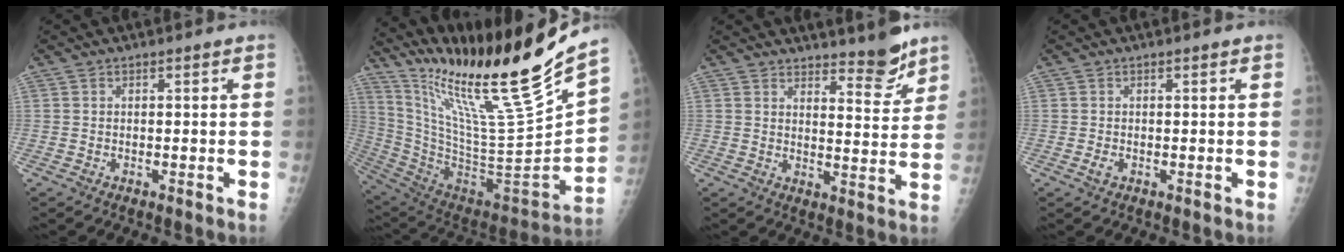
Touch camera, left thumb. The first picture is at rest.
{"total": 28.9, "force": [21.9, 1.6, 18.8], "torque": [-0.295, -0.135, 0.386]}
{"total": 6.9, "force": [6.0, 1.3, 3.0], "torque": [-0.024, -0.057, 0.093]}
{"total": 1.3, "force": [0.2, 0.7, 1.1], "torque": [-0.021, 0.004, 0.008]}